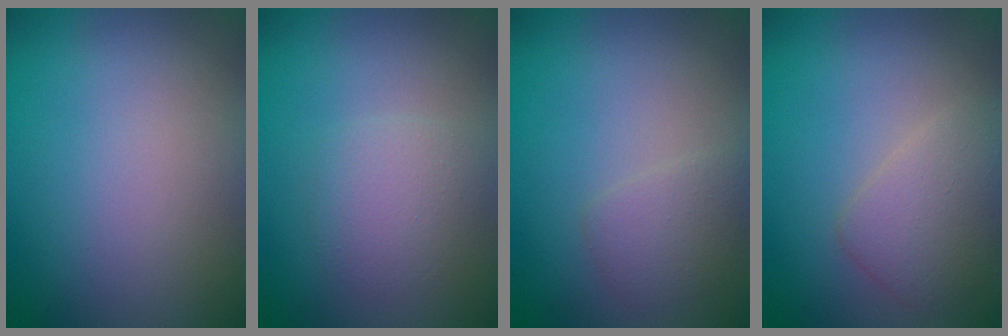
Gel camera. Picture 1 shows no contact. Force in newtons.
{"total": 2.3, "press": 2.3, "slide": 0.1}
{"total": 1.9, "press": 1.9, "slide": 0.0}
{"total": 2.8, "press": 2.8, "slide": 0.2}